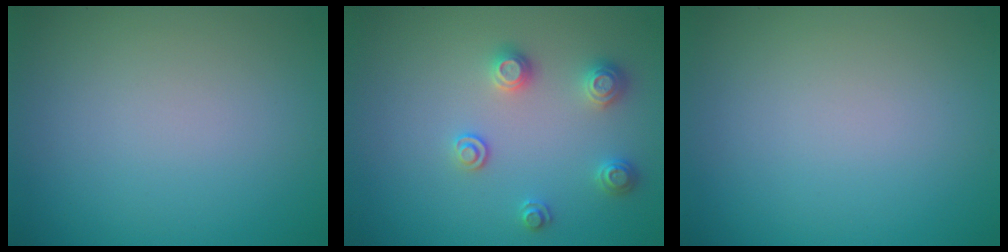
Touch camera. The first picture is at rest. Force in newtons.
{"total": 2.5, "press": 2.5, "slide": 0.3}
{"total": 0.0}